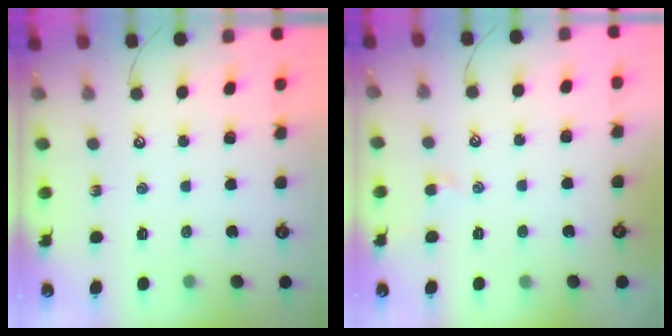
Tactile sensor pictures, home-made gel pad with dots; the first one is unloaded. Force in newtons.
{"total": 1.9, "press": 1.9, "slide": 0.3}